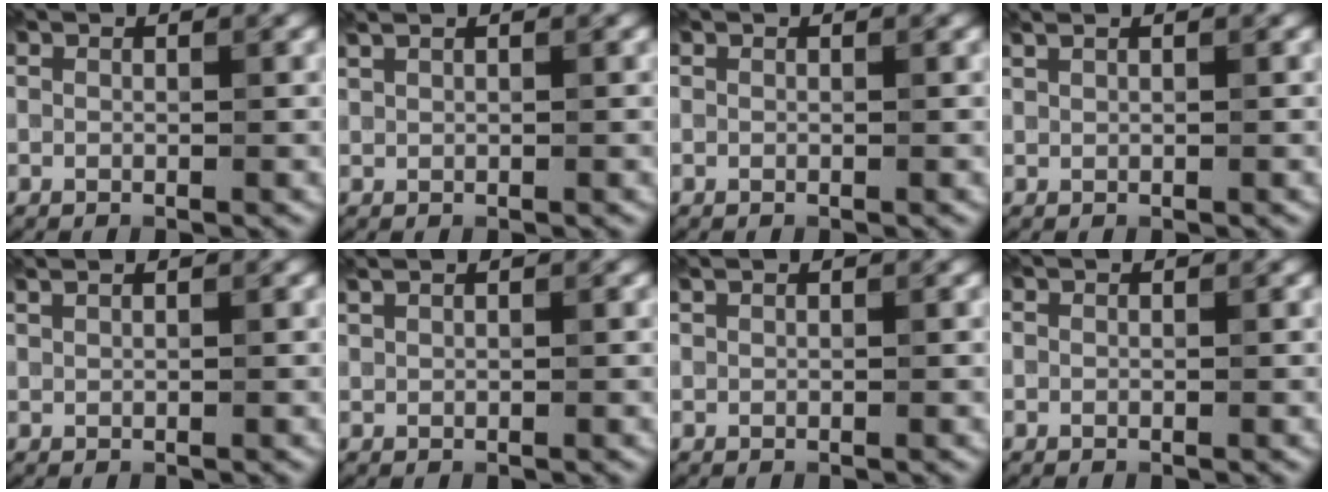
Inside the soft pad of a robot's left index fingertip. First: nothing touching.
{"total": 1.4, "force": [1.1, 0.5, 0.8], "torque": [-0.017, 0.002, 0.019]}
{"total": 0.0}
{"total": 1.3, "force": [1.0, 0.5, 0.8], "torque": [-0.014, 0.001, 0.015]}
{"total": 1.6, "force": [1.2, 0.6, 0.9], "torque": [-0.011, -0.001, 0.014]}
{"total": 1.3, "force": [1.0, 0.4, 0.6], "torque": [-0.014, 0.000, 0.019]}
{"total": 0.7, "force": [0.5, 0.2, 0.4], "torque": [-0.008, 0.004, 0.011]}
{"total": 0.0}